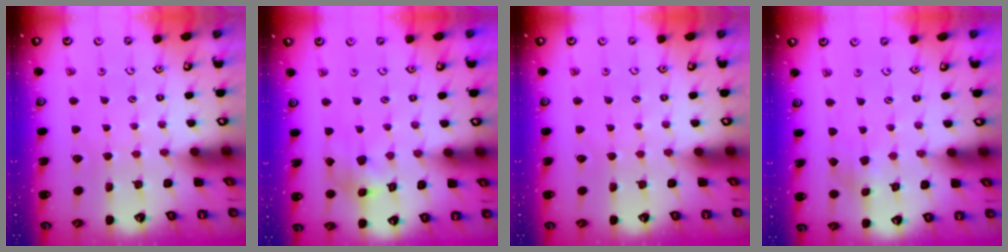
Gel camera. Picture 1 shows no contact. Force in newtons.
{"total": 8.7, "press": 8.6, "slide": 1.1}
{"total": 0.0}
{"total": 2.5, "press": 2.5, "slide": 0.3}